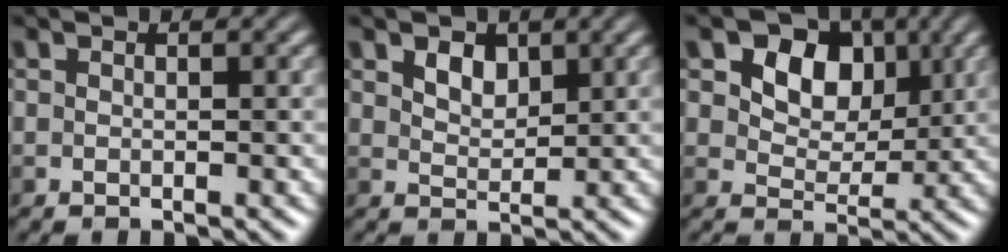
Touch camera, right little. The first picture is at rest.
{"total": 2.1, "force": [1.2, 1.3, 1.1], "torque": [-0.024, 0.000, 0.022]}
{"total": 6.1, "force": [2.2, 4.4, 3.6], "torque": [-0.058, -0.003, 0.031]}